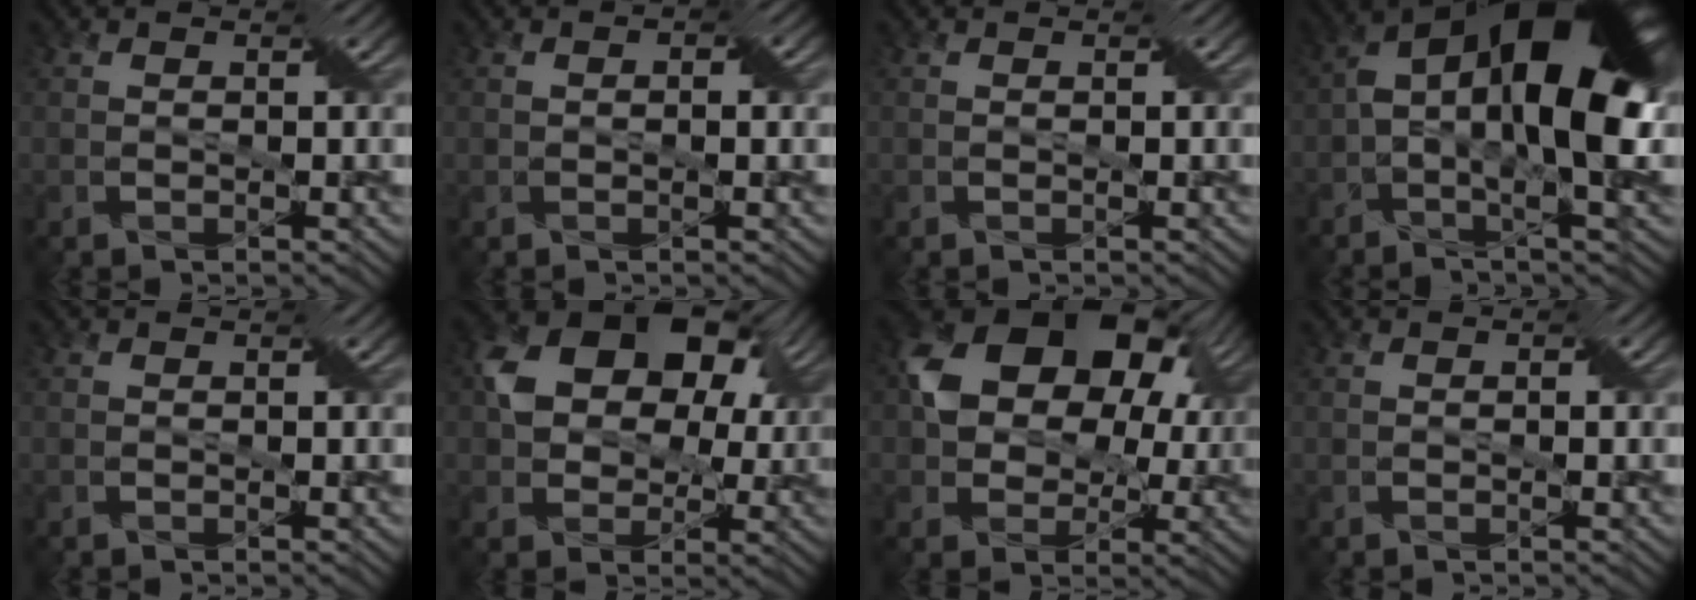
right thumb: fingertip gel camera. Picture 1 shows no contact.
{"total": 1.5, "force": [0.2, 0.7, 1.3], "torque": [-0.020, 0.003, 0.003]}
{"total": 0.0}
{"total": 19.0, "force": [2.4, 8.5, 16.8], "torque": [-0.272, 0.008, 0.038]}
{"total": 0.0}
{"total": 11.9, "force": [3.3, 8.7, 7.3], "torque": [-0.131, 0.010, 0.053]}
{"total": 14.9, "force": [4.0, 10.8, 9.4], "torque": [-0.166, 0.016, 0.071]}
{"total": 0.0}